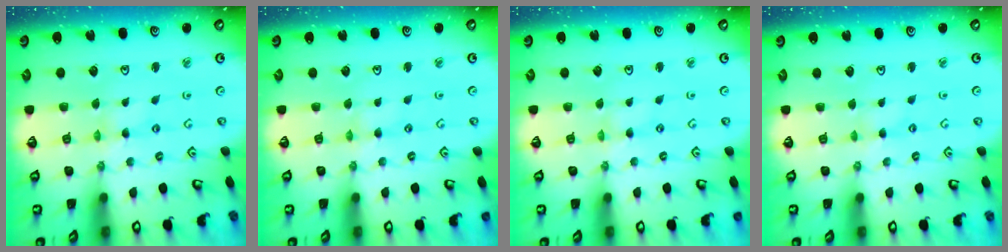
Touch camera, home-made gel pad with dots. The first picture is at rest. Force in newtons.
{"total": 1.6, "press": 1.5, "slide": 0.4}
{"total": 0.0}
{"total": 0.8, "press": 0.7, "slide": 0.2}